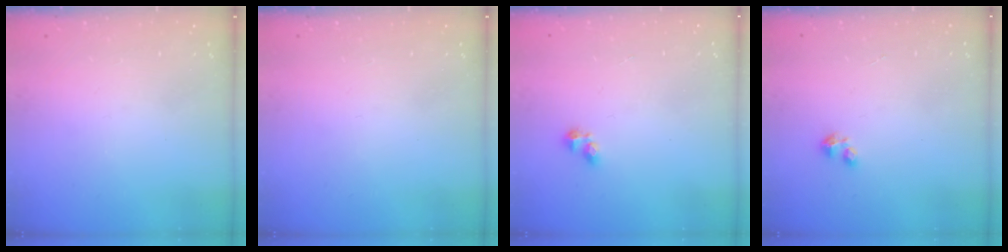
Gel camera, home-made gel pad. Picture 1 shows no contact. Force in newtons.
{"total": 0.0}
{"total": 2.7, "press": 2.7, "slide": 0.4}
{"total": 1.8, "press": 1.8, "slide": 0.4}